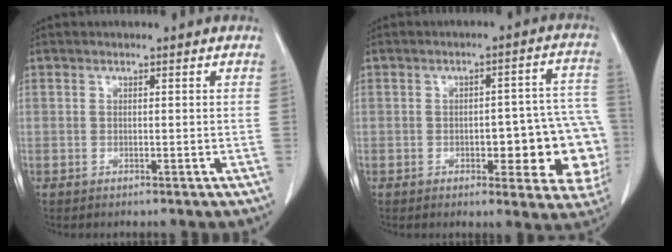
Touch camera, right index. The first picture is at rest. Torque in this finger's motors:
{"motor_torque": [1.19, -0.15, 0.30, 0.05]}